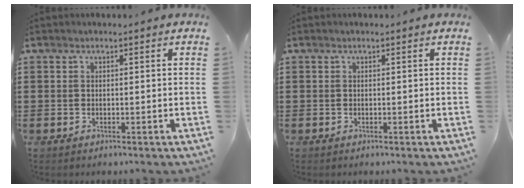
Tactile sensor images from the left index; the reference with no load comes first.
{"total": 0.0}